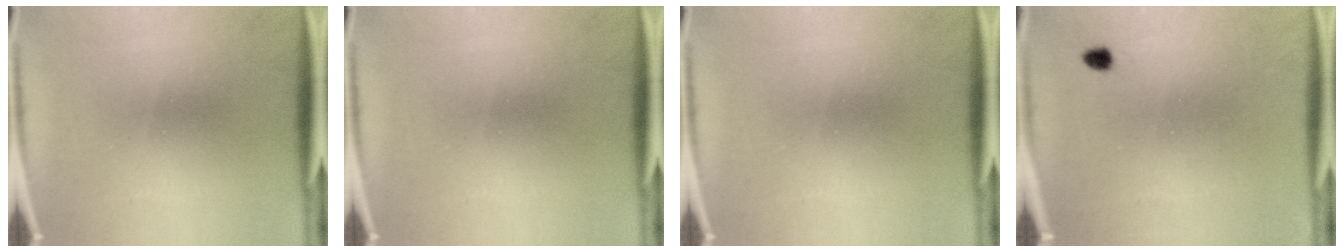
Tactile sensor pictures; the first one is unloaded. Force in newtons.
{"total": 0.0}
{"total": 0.0}
{"total": 1.2}